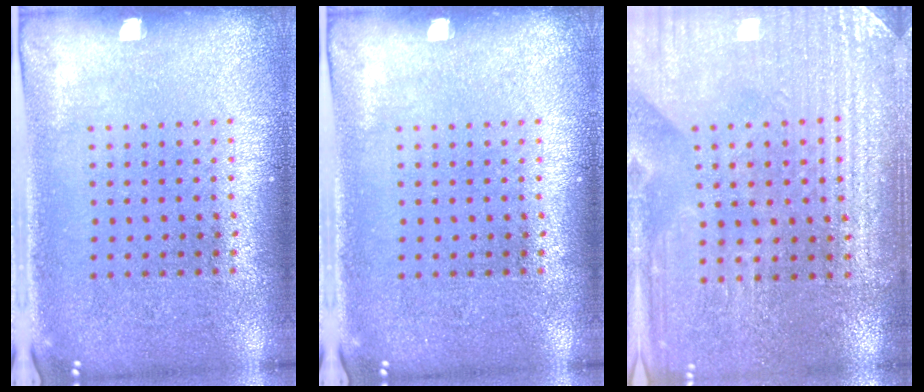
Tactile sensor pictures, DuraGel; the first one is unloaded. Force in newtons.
{"total": 0.0}
{"total": 3.2, "press": 3.2, "slide": 0.3}